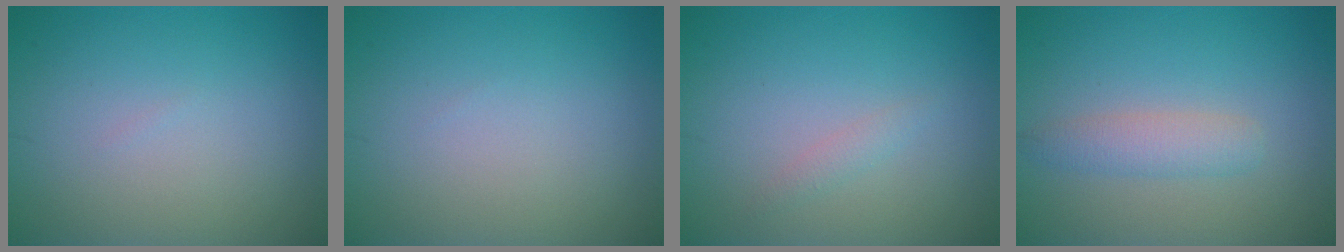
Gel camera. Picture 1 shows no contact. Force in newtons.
{"total": 0.0}
{"total": 0.9, "press": 0.9, "slide": 0.1}
{"total": 2.3, "press": 2.3, "slide": 0.1}